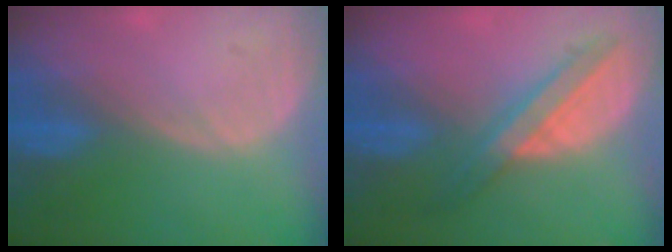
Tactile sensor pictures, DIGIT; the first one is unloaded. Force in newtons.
{"total": 5.8, "press": 5.7, "slide": 0.9}